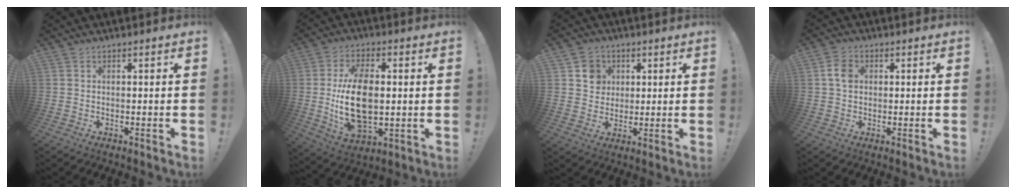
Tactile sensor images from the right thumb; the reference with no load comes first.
{"total": 16.6, "force": [0.0, 9.8, 13.4], "torque": [-0.254, -0.010, -0.002]}
{"total": 7.4, "force": [2.6, 6.7, 1.5], "torque": [-0.005, -0.015, 0.052]}
{"total": 5.6, "force": [0.9, 4.2, 3.6], "torque": [-0.046, 0.005, 0.018]}